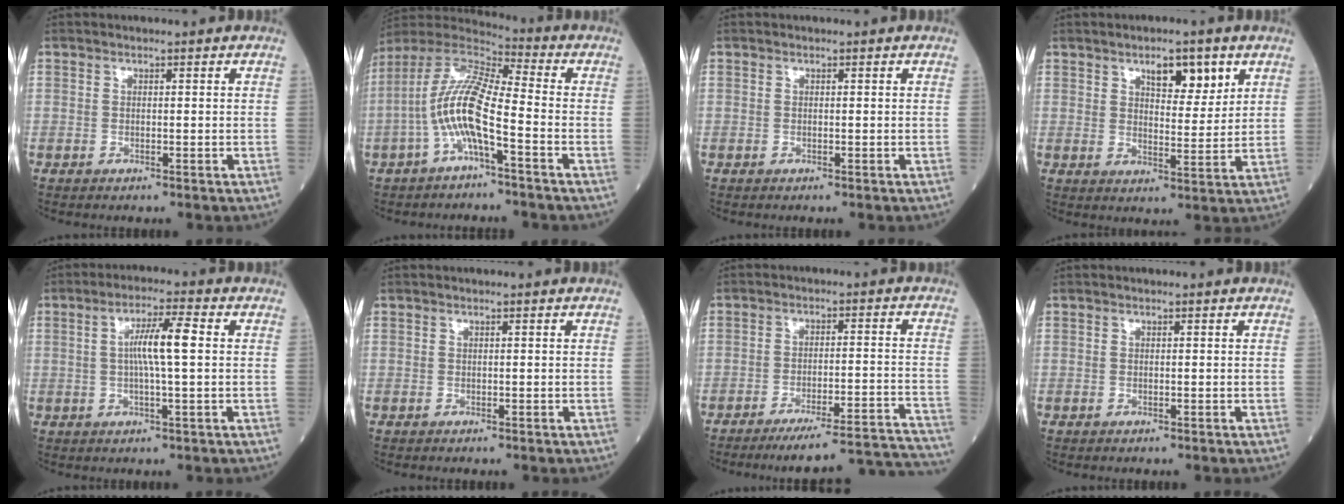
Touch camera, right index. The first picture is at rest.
{"total": 11.8, "force": [-3.3, 1.8, 11.1], "torque": [-0.232, 0.017, -0.071]}
{"total": 0.0}
{"total": 6.6, "force": [3.8, 2.4, 4.8], "torque": [-0.073, -0.001, 0.059]}
{"total": 6.5, "force": [0.7, 0.1, 6.5], "torque": [-0.118, 0.005, 0.011]}
{"total": 0.0}
{"total": 20.3, "force": [-19.6, -1.2, 5.4], "torque": [-0.021, -0.003, -0.255]}
{"total": 0.0}